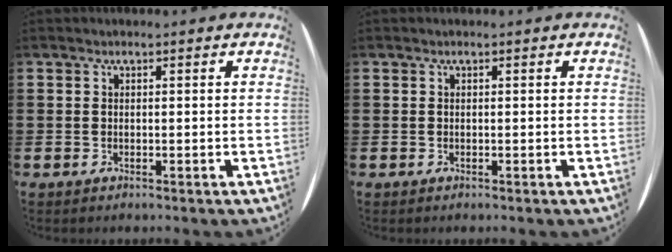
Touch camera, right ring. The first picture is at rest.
{"total": 0.0}